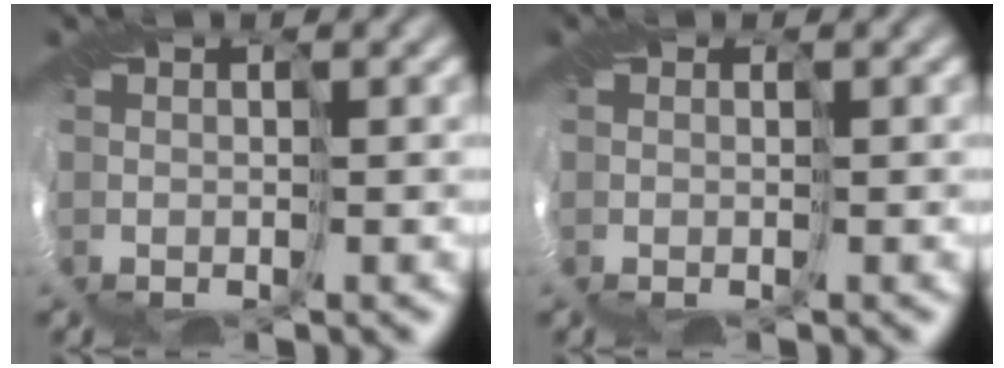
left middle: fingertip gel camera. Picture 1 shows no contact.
{"total": 2.3, "force": [-1.4, -1.1, -1.5], "torque": [0.010, -0.021, -0.006]}